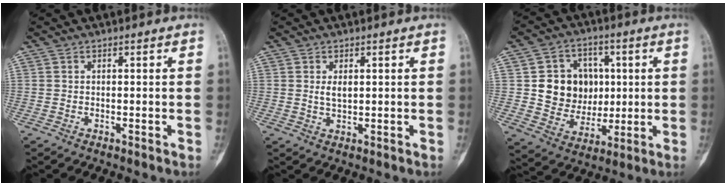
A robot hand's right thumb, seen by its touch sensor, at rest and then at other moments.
{"total": 2.2, "force": [0.6, 1.1, 1.8], "torque": [-0.027, -0.004, 0.014]}
{"total": 13.0, "force": [1.8, 11.3, 6.2], "torque": [-0.046, -0.001, 0.042]}